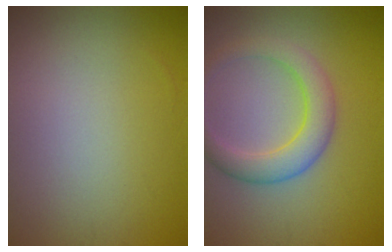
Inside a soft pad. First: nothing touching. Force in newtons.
{"total": 4.0, "press": 4.0, "slide": 0.3}